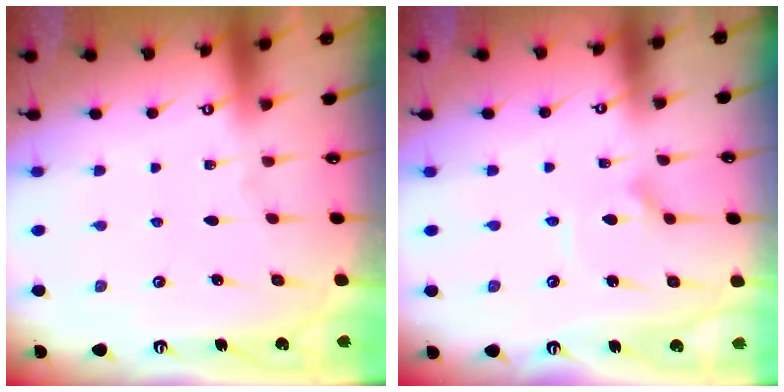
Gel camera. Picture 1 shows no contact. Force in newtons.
{"total": 3.0, "press": 3.0, "slide": 0.3}